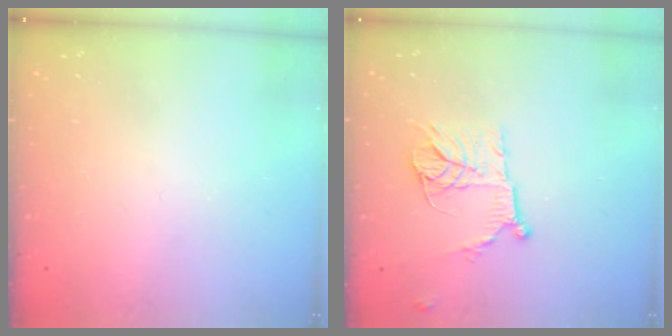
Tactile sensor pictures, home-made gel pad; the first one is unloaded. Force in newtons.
{"total": 12.2, "press": 12.1, "slide": 1.1}